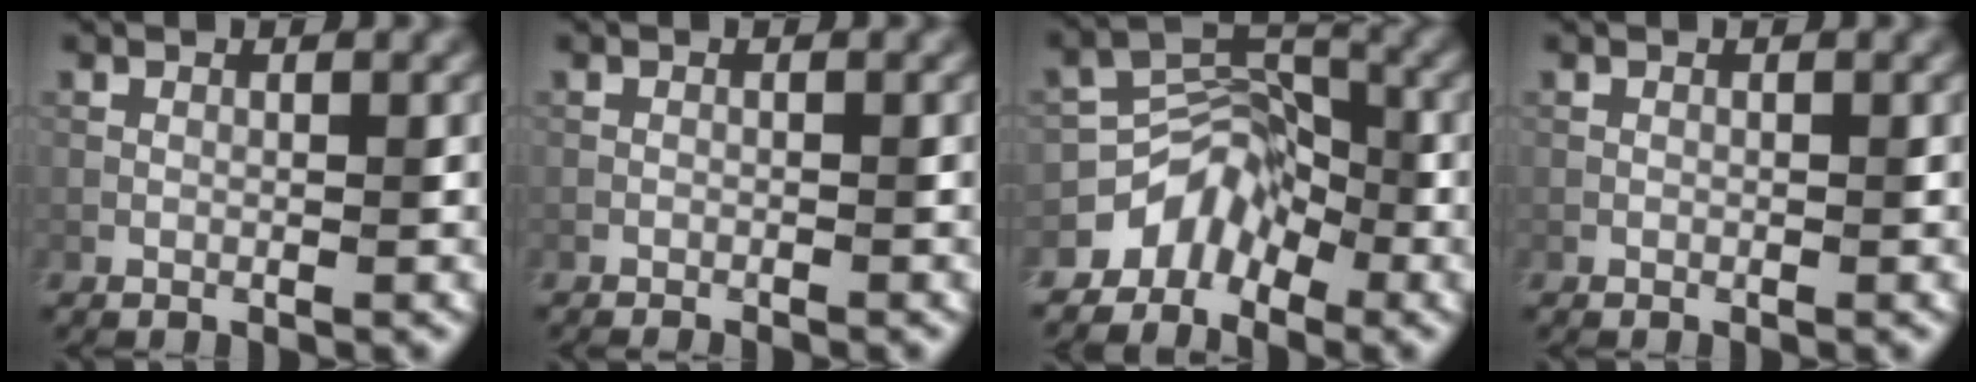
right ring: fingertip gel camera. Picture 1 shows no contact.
{"total": 0.6, "force": [-0.6, 0.0, 0.2], "torque": [-0.005, 0.001, -0.011]}
{"total": 3.7, "force": [-2.9, 2.3, 0.2], "torque": [0.009, 0.011, -0.052]}
{"total": 0.0}